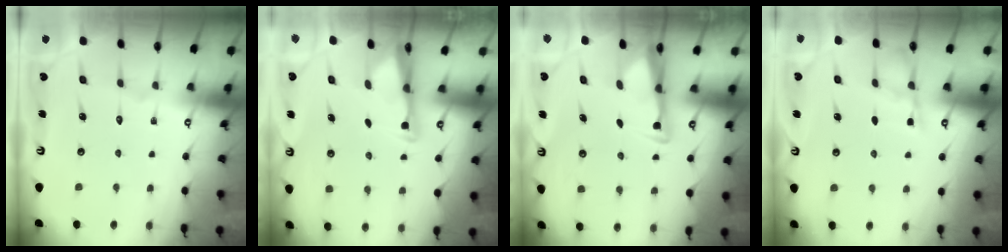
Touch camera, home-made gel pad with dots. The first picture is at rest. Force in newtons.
{"total": 2.7, "press": 2.7, "slide": 0.4}
{"total": 3.2, "press": 3.1, "slide": 0.9}
{"total": 4.3, "press": 4.2, "slide": 0.7}